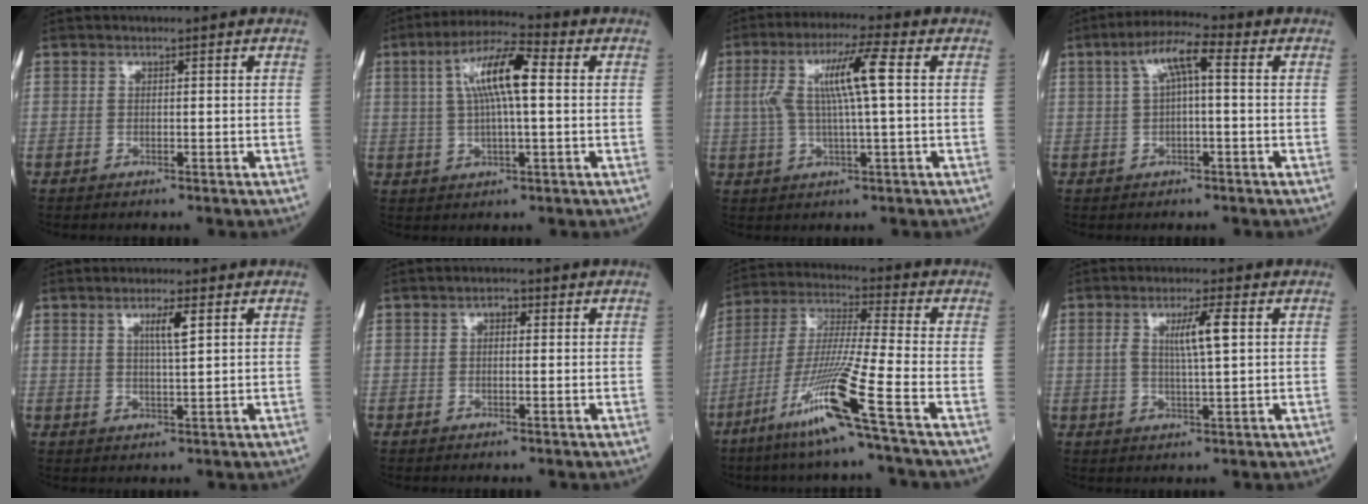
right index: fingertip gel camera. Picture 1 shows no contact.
{"total": 10.0, "force": [2.0, 1.6, 9.7], "torque": [-0.184, 0.021, 0.034]}
{"total": 8.9, "force": [1.4, 0.2, 8.8], "torque": [-0.173, 0.014, 0.025]}
{"total": 6.4, "force": [1.4, 1.1, 6.1], "torque": [-0.115, 0.031, 0.023]}
{"total": 3.5, "force": [1.5, 0.0, 3.1], "torque": [-0.056, -0.003, 0.024]}
{"total": 1.5, "force": [0.4, 0.8, 1.2], "torque": [-0.018, 0.007, 0.004]}
{"total": 14.3, "force": [-7.5, -2.1, 12.0], "torque": [-0.241, -0.033, -0.149]}
{"total": 5.2, "force": [1.2, 0.1, 5.1], "torque": [-0.096, 0.002, 0.021]}